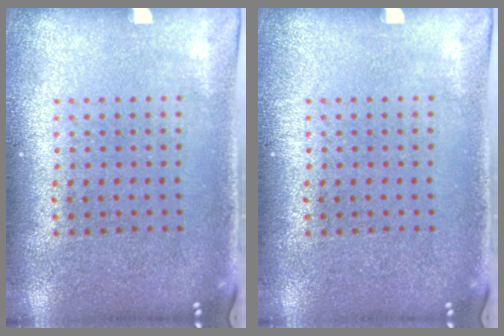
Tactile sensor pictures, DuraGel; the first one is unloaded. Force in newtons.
{"total": 0.0}